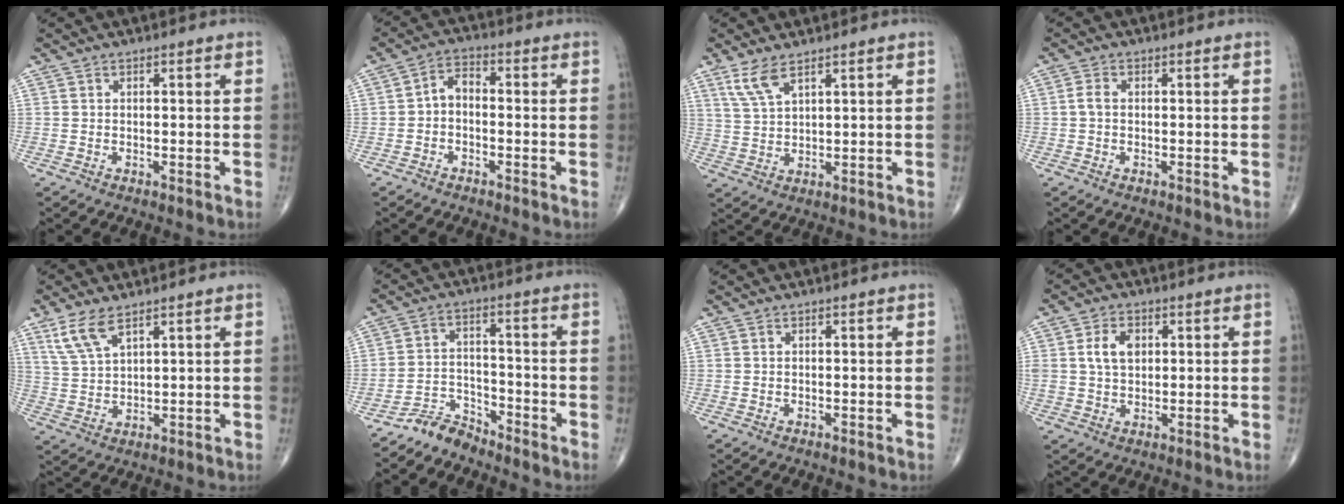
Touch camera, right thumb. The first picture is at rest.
{"total": 4.1, "force": [-0.9, 2.6, 3.0], "torque": [-0.045, 0.023, -0.028]}
{"total": 5.1, "force": [3.4, 1.6, 3.4], "torque": [-0.077, -0.012, 0.077]}
{"total": 1.8, "force": [-0.1, 1.1, 1.4], "torque": [-0.026, 0.003, -0.006]}
{"total": 6.4, "force": [4.2, 2.3, 4.3], "torque": [-0.092, -0.013, 0.093]}
{"total": 5.3, "force": [-5.0, 1.6, 0.3], "torque": [0.004, 0.042, -0.099]}
{"total": 0.0}
{"total": 5.9, "force": [1.4, 4.1, 4.1], "torque": [-0.064, 0.001, 0.026]}